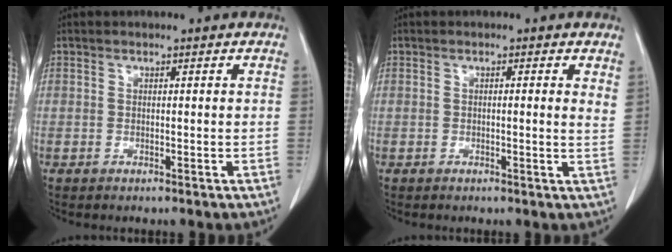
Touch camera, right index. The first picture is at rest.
{"total": 2.1, "force": [0.9, 0.1, 1.9], "torque": [-0.028, 0.001, 0.005]}